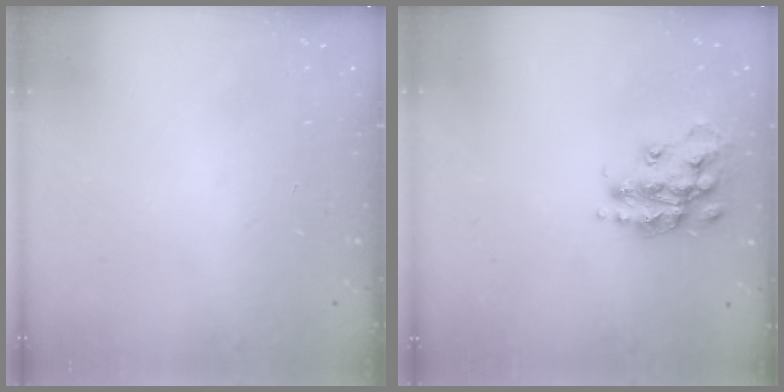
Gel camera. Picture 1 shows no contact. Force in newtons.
{"total": 14.7, "press": 14.7, "slide": 0.9}